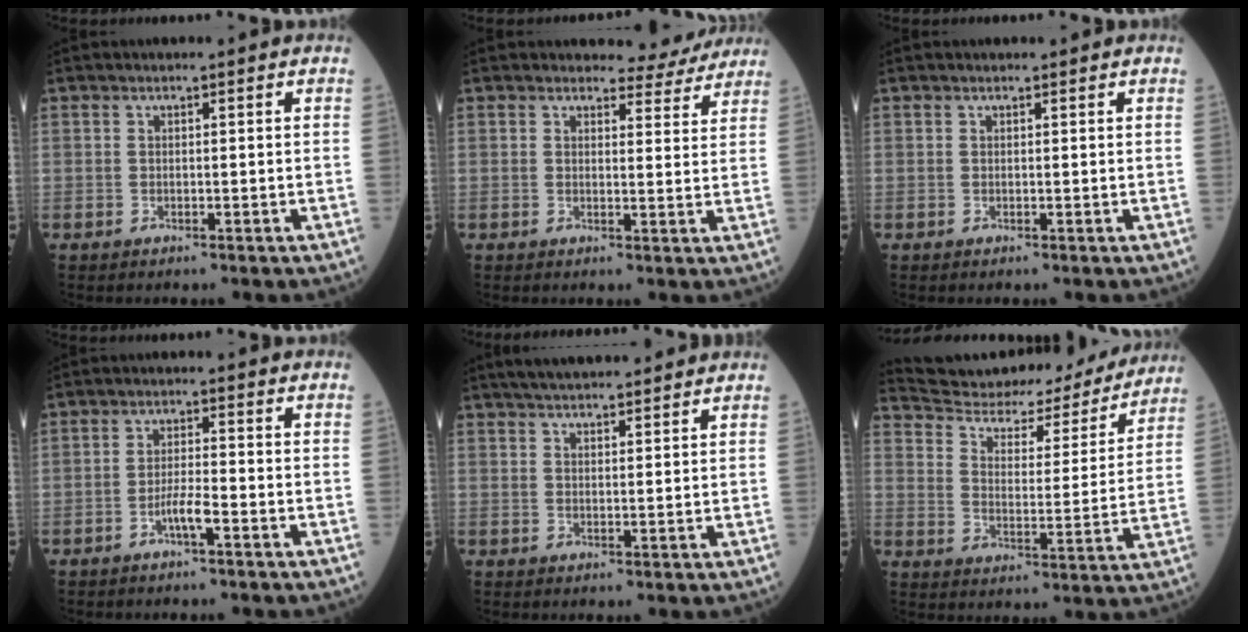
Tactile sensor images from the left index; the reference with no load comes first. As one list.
[{"total": 5.1, "force": [4.9, 1.3, -0.2], "torque": [0.008, -0.009, 0.044]}, {"total": 1.0, "force": [0.9, 0.4, 0.3], "torque": [-0.010, 0.011, 0.013]}, {"total": 3.2, "force": [-1.9, 0.1, 2.6], "torque": [-0.048, -0.006, -0.041]}, {"total": 9.8, "force": [8.8, 1.6, 4.1], "torque": [-0.061, 0.030, 0.124]}, {"total": 22.8, "force": [21.3, 4.3, 6.9], "torque": [-0.105, -0.026, 0.287]}]